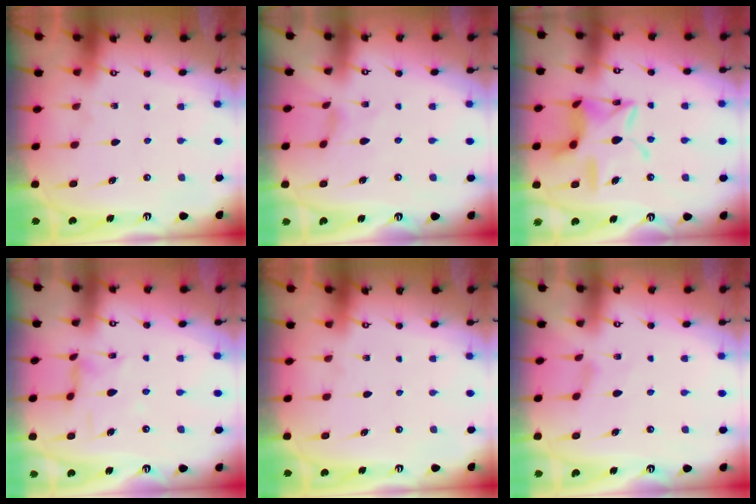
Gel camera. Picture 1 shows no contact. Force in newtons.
{"total": 0.0}
{"total": 13.5, "press": 13.5, "slide": 1.0}
{"total": 2.8, "press": 2.8, "slide": 0.3}
{"total": 0.0}
{"total": 0.0}